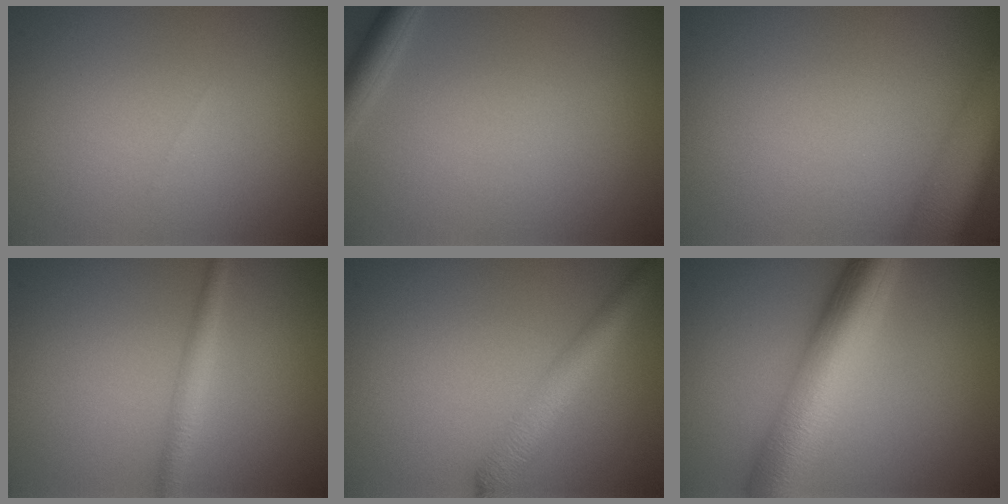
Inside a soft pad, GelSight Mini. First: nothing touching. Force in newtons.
{"total": 2.5, "press": 2.5, "slide": 0.1}
{"total": 6.4, "press": 6.4, "slide": 0.4}
{"total": 2.1, "press": 2.1, "slide": 0.0}
{"total": 3.5, "press": 3.5, "slide": 0.1}
{"total": 9.2, "press": 9.2, "slide": 0.4}